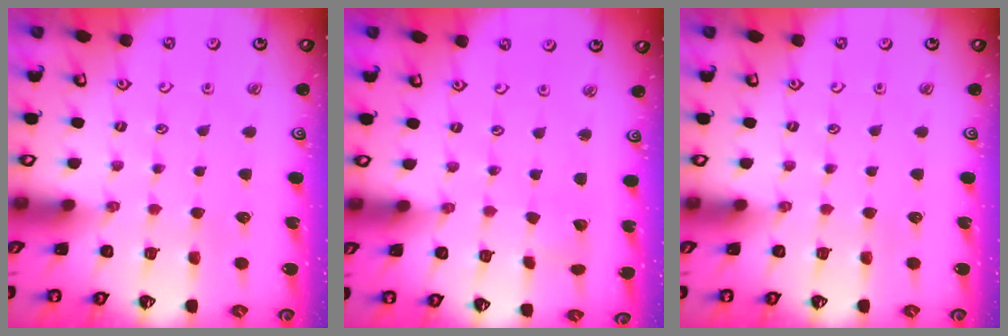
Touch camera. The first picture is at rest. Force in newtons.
{"total": 2.2, "press": 2.2, "slide": 0.2}
{"total": 0.0}